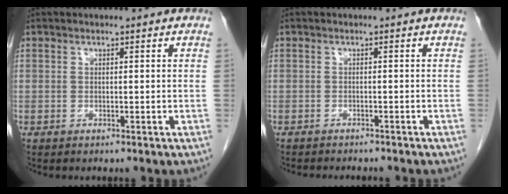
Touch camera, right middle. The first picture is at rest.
{"total": 4.9, "force": [-4.5, 0.9, 1.7], "torque": [-0.022, -0.006, -0.057]}